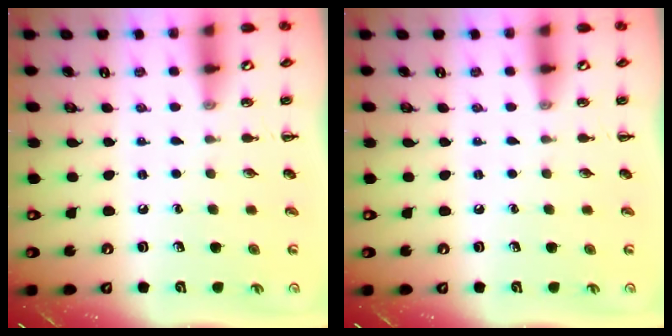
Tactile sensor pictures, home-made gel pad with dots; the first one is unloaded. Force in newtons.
{"total": 0.0}